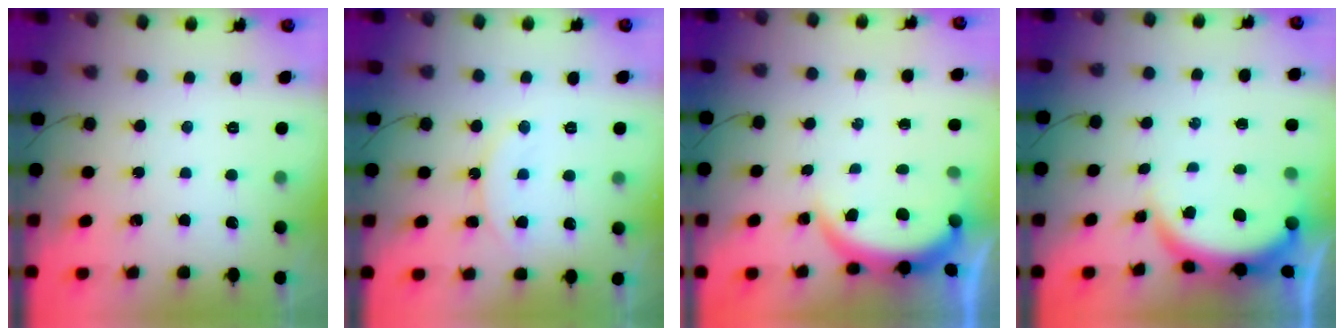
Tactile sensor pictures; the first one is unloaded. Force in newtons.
{"total": 9.8, "press": 9.7, "slide": 0.9}
{"total": 3.8, "press": 3.8, "slide": 0.3}
{"total": 5.3, "press": 5.3, "slide": 0.1}